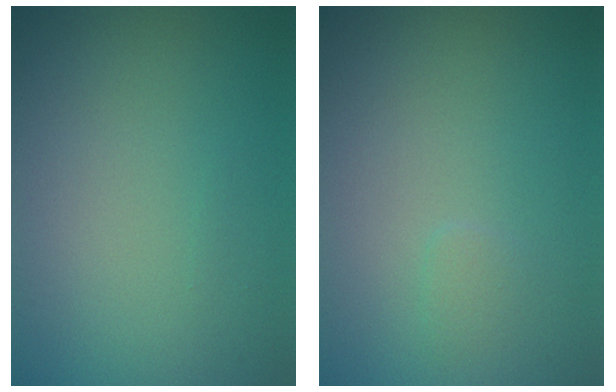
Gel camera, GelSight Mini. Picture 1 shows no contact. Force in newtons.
{"total": 0.6, "press": 0.6, "slide": 0.1}